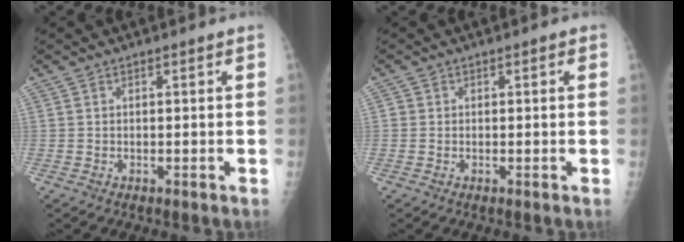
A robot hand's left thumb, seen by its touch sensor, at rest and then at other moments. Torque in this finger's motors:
{"motor_torque": [-0.23, 0.08, -0.08, -0.04, 0.02]}